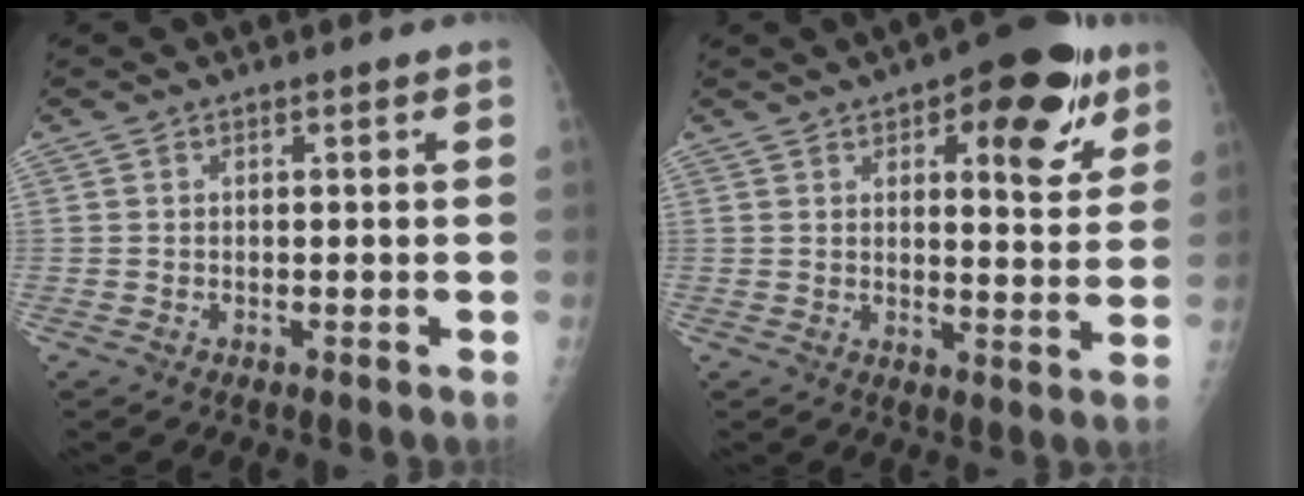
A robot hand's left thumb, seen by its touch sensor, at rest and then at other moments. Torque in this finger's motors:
{"motor_torque": [0.29, 0.33, 0.06, -0.10, 0.08]}